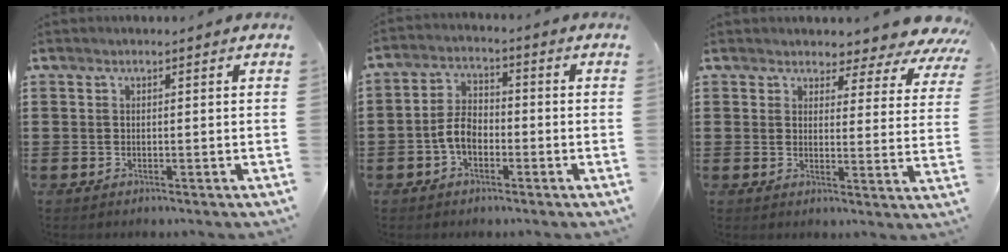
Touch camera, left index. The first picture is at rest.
{"total": 5.1, "force": [-1.8, 3.0, 3.6], "torque": [-0.086, 0.005, -0.041]}
{"total": 3.3, "force": [3.0, 1.0, 0.8], "torque": [-0.030, -0.021, 0.047]}